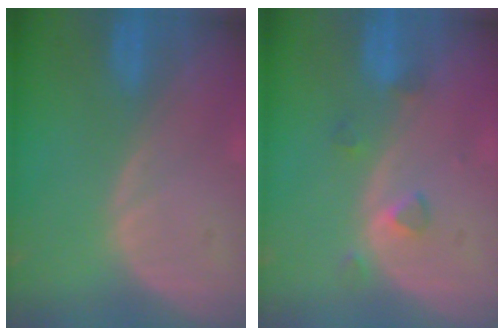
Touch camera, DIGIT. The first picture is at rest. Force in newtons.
{"total": 2.5, "press": 2.3, "slide": 0.9}